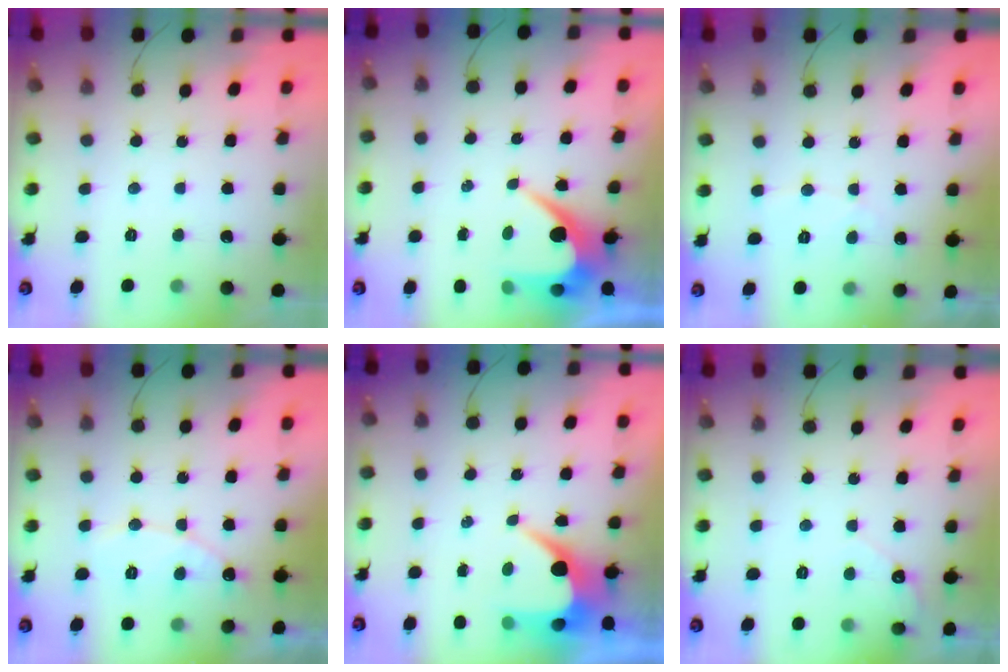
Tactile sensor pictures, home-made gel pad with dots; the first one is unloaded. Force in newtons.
{"total": 7.5, "press": 7.5, "slide": 0.5}
{"total": 2.6, "press": 2.6, "slide": 0.2}
{"total": 8.7, "press": 8.6, "slide": 0.8}
{"total": 7.0, "press": 7.0, "slide": 0.5}
{"total": 3.6, "press": 3.5, "slide": 0.3}